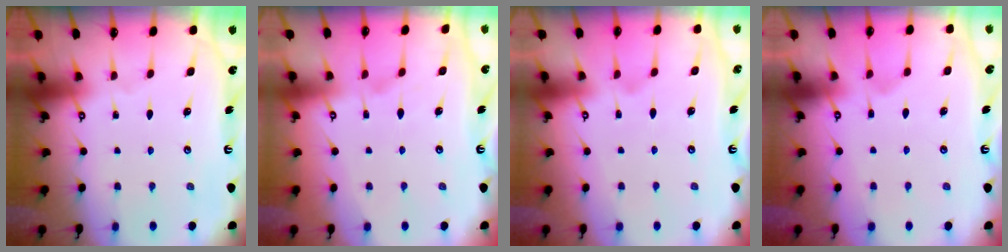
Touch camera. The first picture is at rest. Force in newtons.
{"total": 1.1, "press": 0.4, "slide": 1.1}
{"total": 1.1, "press": 0.0, "slide": 1.1}
{"total": 2.8, "press": 2.6, "slide": 1.2}